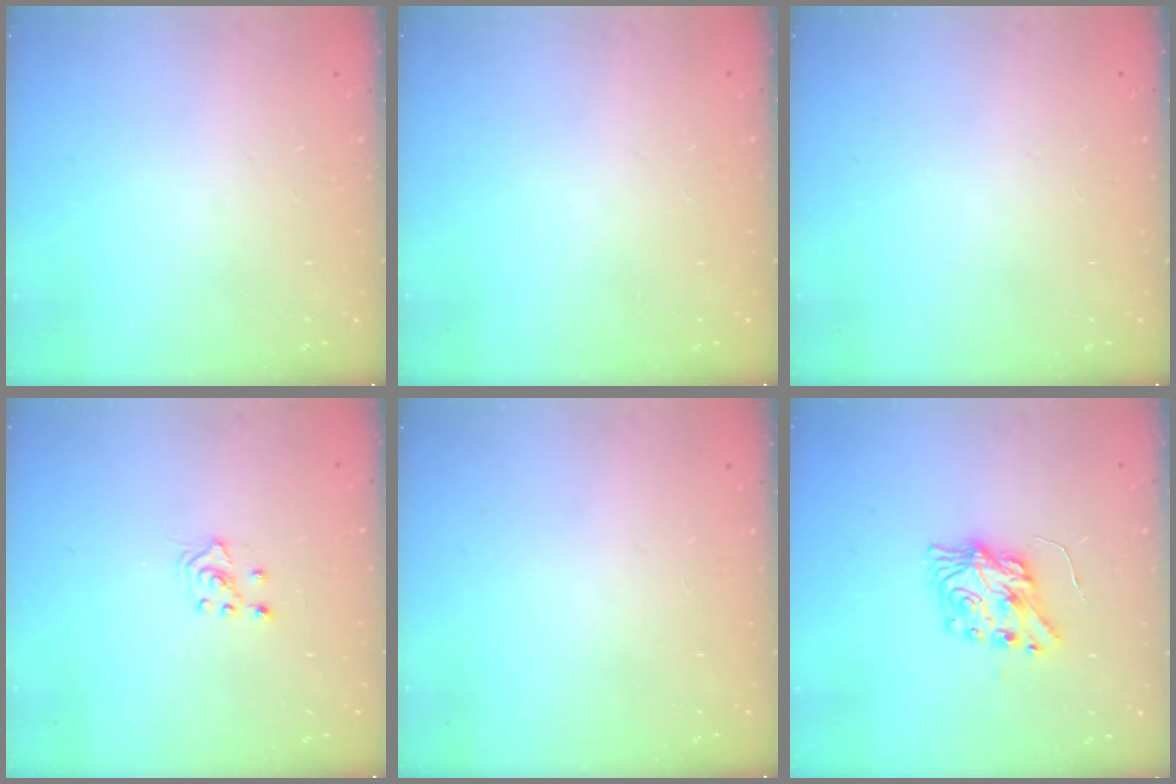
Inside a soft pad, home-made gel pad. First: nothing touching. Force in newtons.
{"total": 0.0}
{"total": 0.0}
{"total": 3.1, "press": 3.0, "slide": 0.8}
{"total": 0.0}
{"total": 8.1, "press": 8.1, "slide": 0.2}